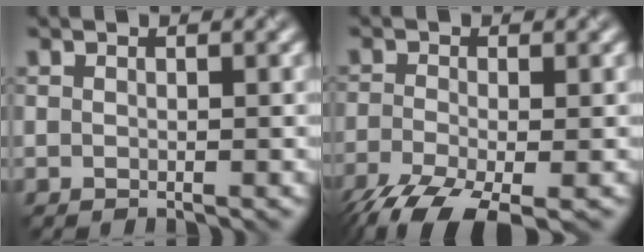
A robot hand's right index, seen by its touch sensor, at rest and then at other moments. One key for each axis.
{"total": 8.1, "fx": -5.3, "fy": 2.8, "fz": 5.4, "tx": -0.121, "ty": -0.044, "tz": -0.096}